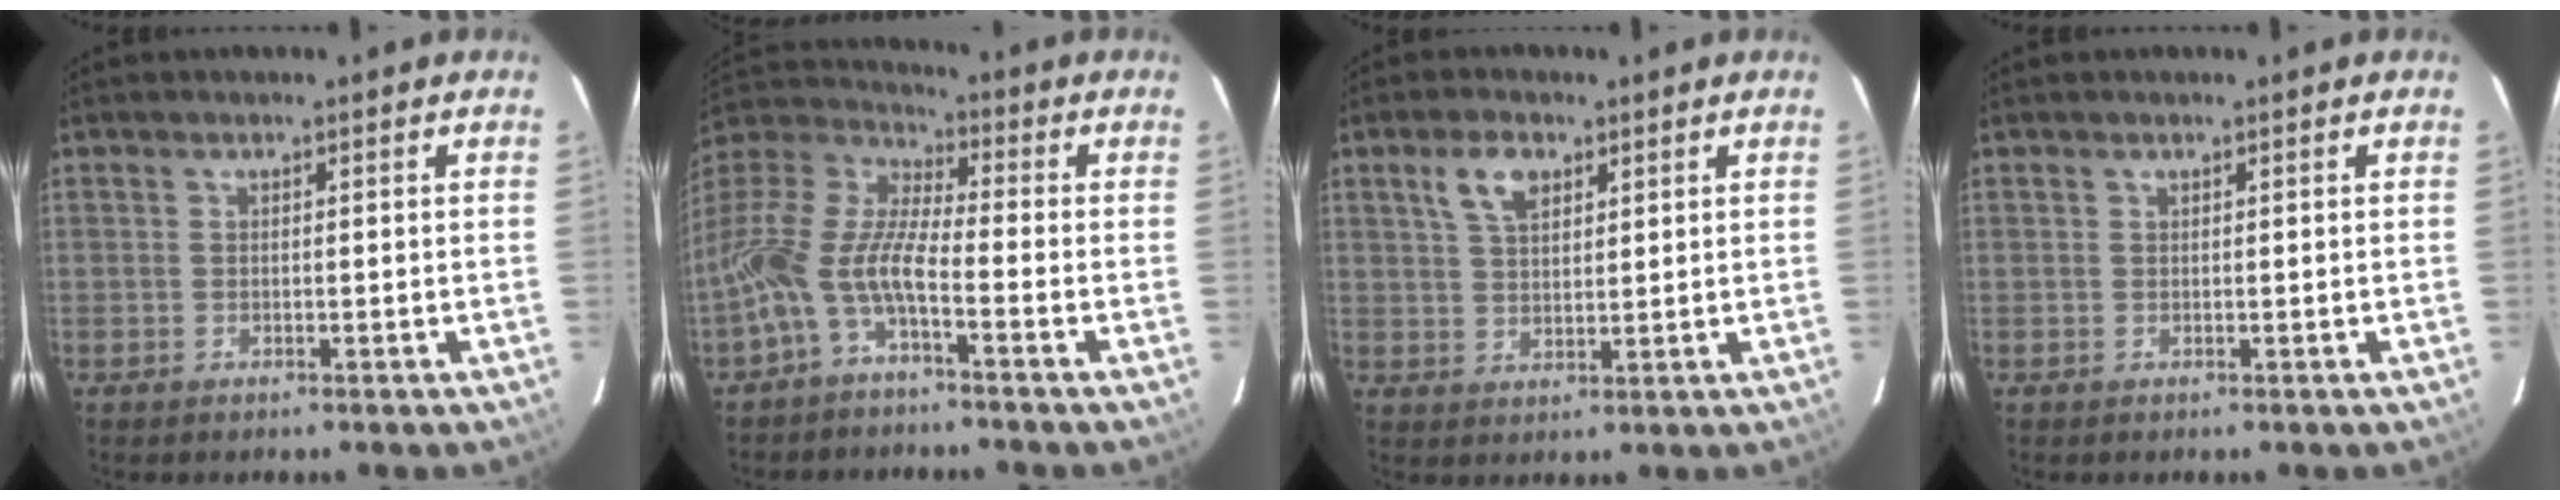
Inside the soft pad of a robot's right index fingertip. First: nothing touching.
{"total": 12.4, "force": [-5.3, 3.8, 10.5], "torque": [-0.223, 0.002, -0.113]}
{"total": 5.5, "force": [2.9, 3.0, 3.7], "torque": [-0.069, 0.012, 0.055]}
{"total": 0.0}